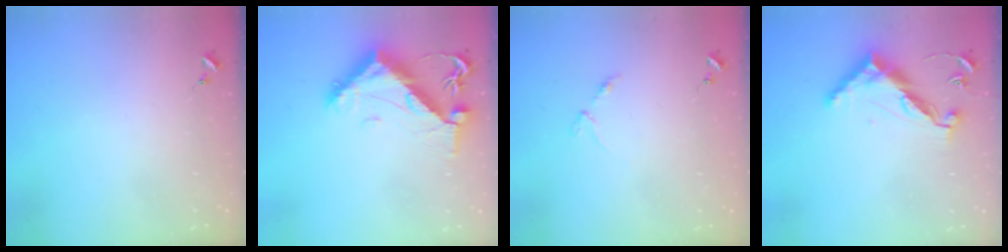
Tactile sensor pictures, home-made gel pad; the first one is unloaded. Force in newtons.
{"total": 11.0, "press": 10.9, "slide": 1.0}
{"total": 2.9, "press": 2.8, "slide": 0.4}
{"total": 12.1, "press": 12.0, "slide": 0.4}